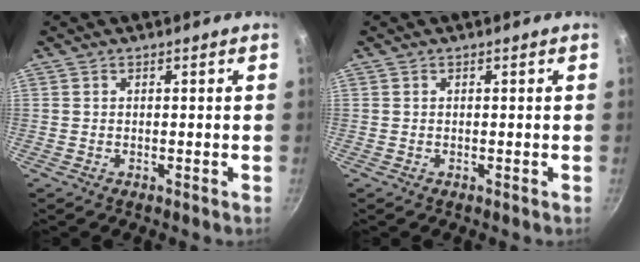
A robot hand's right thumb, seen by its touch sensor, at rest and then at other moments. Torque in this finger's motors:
{"motor_torque": [-0.12, -0.07, 0.09, 0.03, 0.00]}